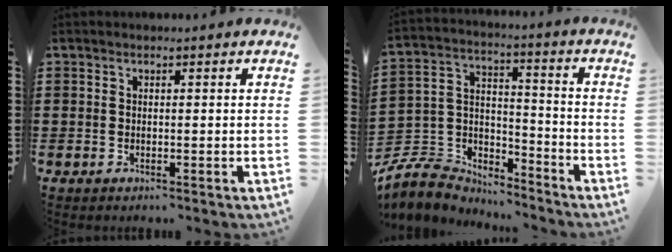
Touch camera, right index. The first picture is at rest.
{"total": 6.7, "force": [-6.0, 3.0, 0.4], "torque": [-0.035, 0.004, -0.122]}